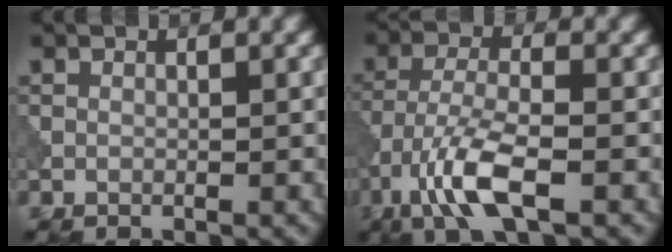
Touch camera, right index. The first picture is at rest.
{"total": 6.0, "force": [-3.1, 1.7, 4.9], "torque": [-0.104, 0.000, -0.067]}